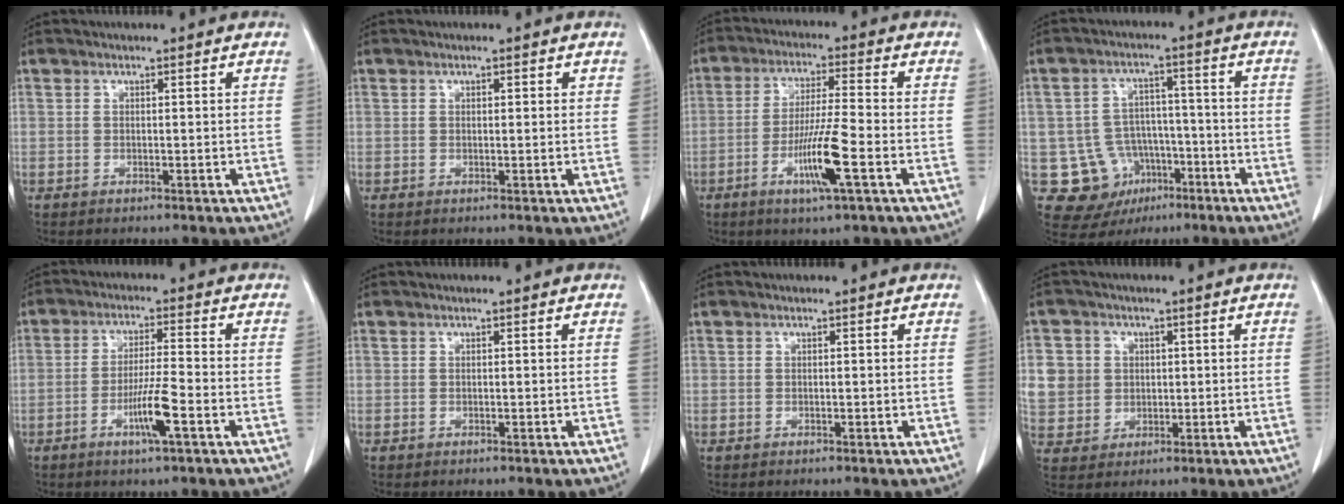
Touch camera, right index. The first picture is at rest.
{"total": 0.8, "force": [0.4, 0.3, 0.6], "torque": [-0.011, 0.001, 0.004]}
{"total": 9.3, "force": [-3.6, -0.2, 8.6], "torque": [-0.164, -0.012, -0.065]}
{"total": 10.4, "force": [-3.9, 9.3, 2.7], "torque": [-0.050, 0.023, -0.045]}
{"total": 7.4, "force": [-3.0, 0.1, 6.8], "torque": [-0.129, -0.008, -0.052]}
{"total": 0.0}
{"total": 0.0}
{"total": 10.0, "force": [1.8, 9.5, 2.4], "torque": [-0.082, 0.031, 0.054]}